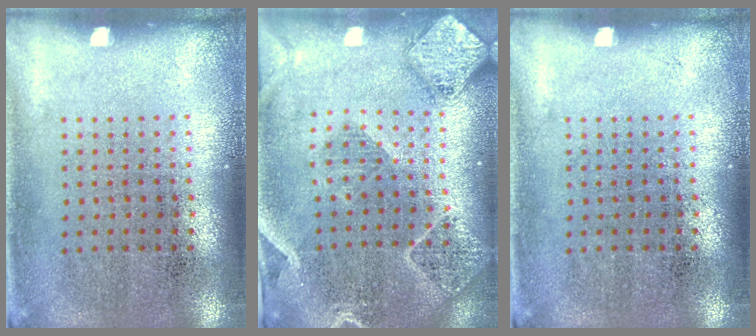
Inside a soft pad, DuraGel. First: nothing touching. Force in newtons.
{"total": 2.3, "press": 2.1, "slide": 0.9}
{"total": 0.0}